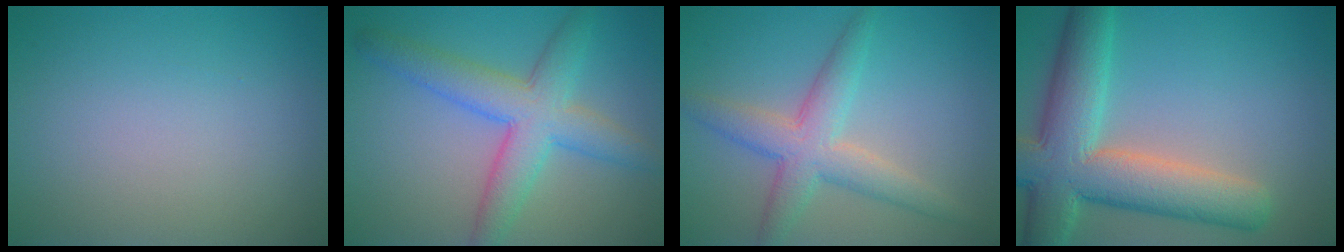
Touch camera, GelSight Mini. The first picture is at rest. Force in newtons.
{"total": 6.1, "press": 6.1, "slide": 0.2}
{"total": 4.7, "press": 4.7, "slide": 0.1}
{"total": 9.9, "press": 9.9, "slide": 0.6}